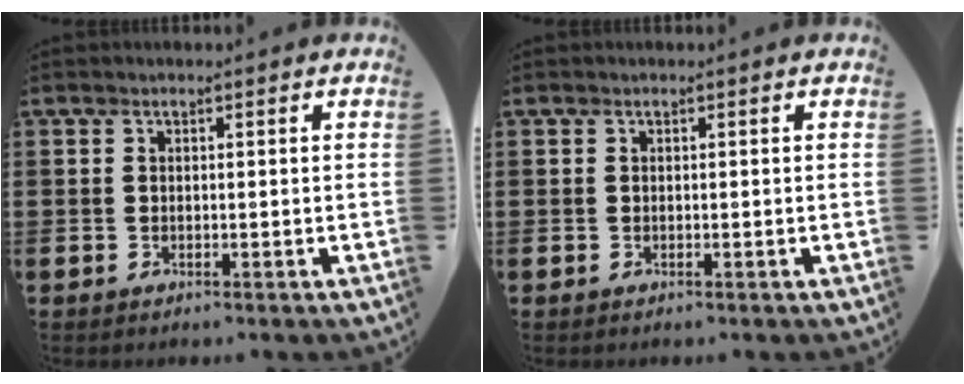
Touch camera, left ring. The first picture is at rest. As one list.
[{"total": 0.0}]